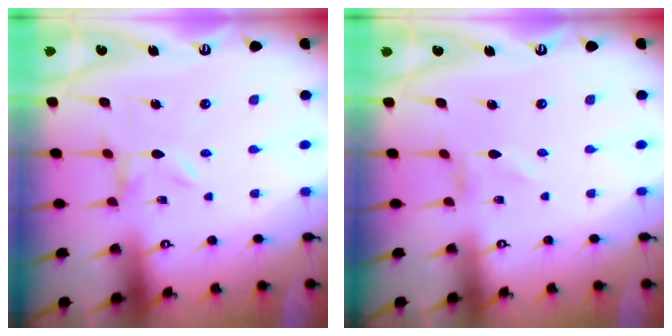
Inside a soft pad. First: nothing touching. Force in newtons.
{"total": 0.6, "press": 0.6, "slide": 0.2}